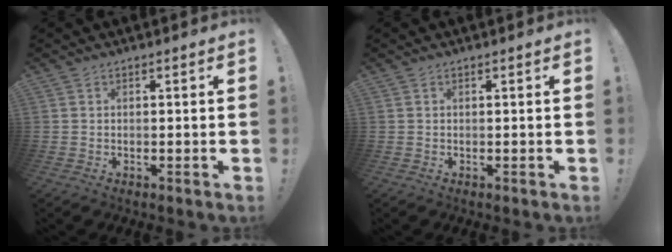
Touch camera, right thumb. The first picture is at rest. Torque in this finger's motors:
{"motor_torque": [0.01, 0.01, 0.00, 0.00, 0.00]}